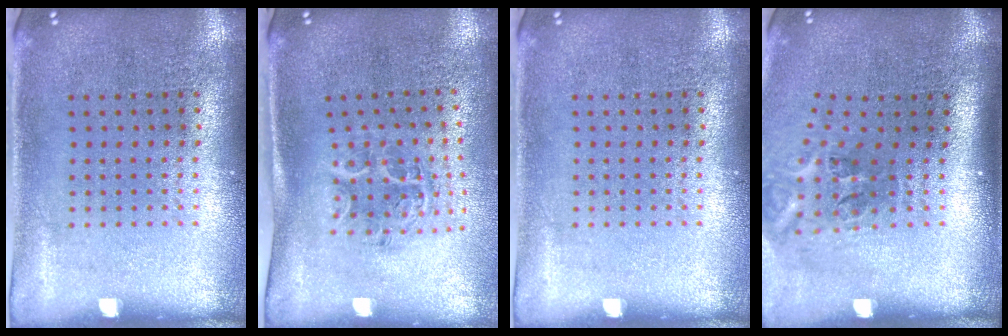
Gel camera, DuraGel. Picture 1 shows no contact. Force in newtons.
{"total": 1.1, "press": 1.1, "slide": 0.2}
{"total": 0.0}
{"total": 2.4, "press": 1.6, "slide": 1.8}